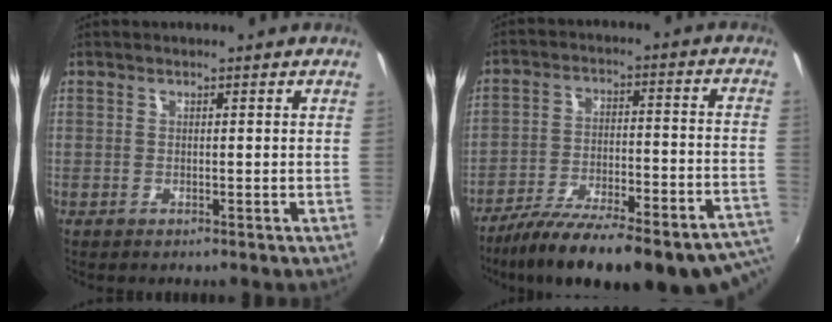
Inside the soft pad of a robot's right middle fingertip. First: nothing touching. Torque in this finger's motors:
{"motor_torque": [1.29, -0.85, 0.27, 0.17]}